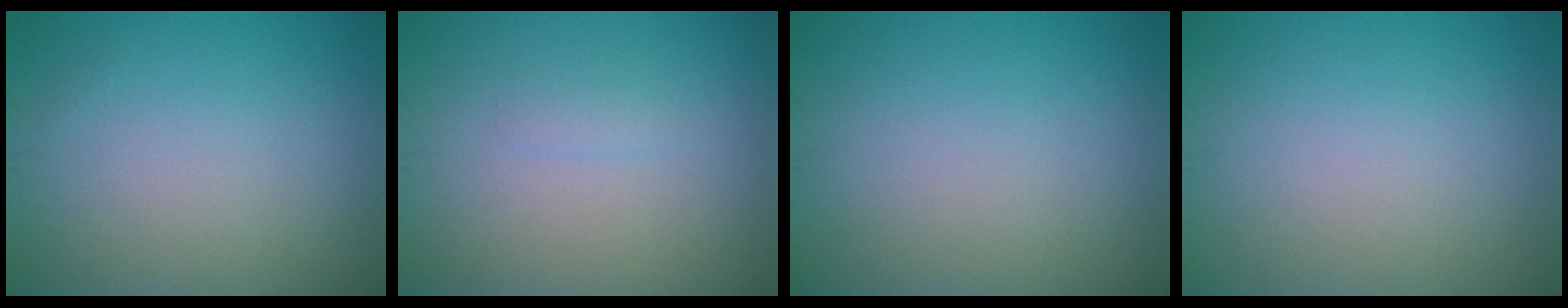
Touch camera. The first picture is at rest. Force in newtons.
{"total": 0.7, "press": 0.7, "slide": 0.1}
{"total": 0.0}
{"total": 0.0}